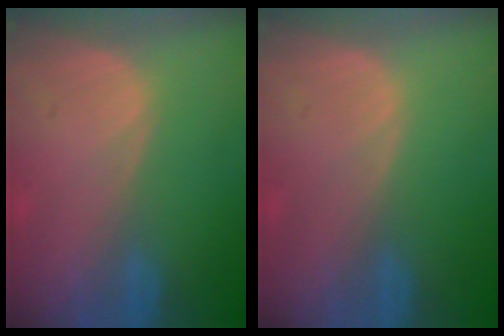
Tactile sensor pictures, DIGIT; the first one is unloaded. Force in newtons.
{"total": 0.0}